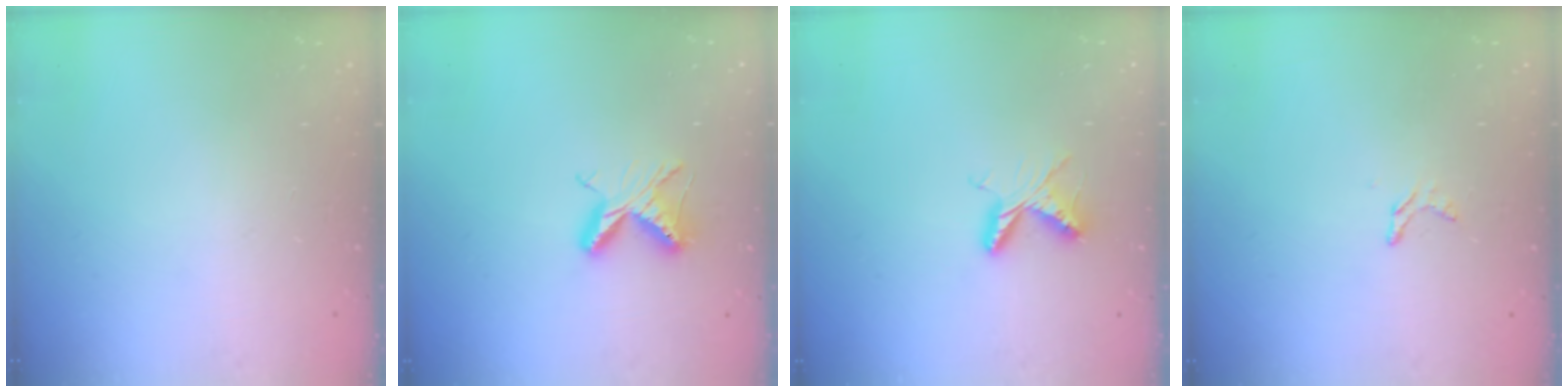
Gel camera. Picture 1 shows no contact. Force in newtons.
{"total": 7.2, "press": 7.2, "slide": 0.8}
{"total": 6.6, "press": 6.6, "slide": 0.7}
{"total": 3.8, "press": 3.8, "slide": 0.3}